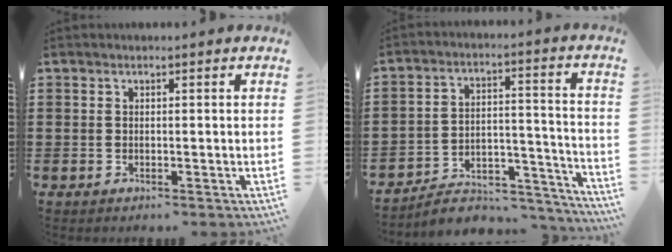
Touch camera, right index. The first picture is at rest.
{"total": 6.7, "force": [-6.1, 1.8, 1.9], "torque": [-0.031, 0.013, -0.117]}